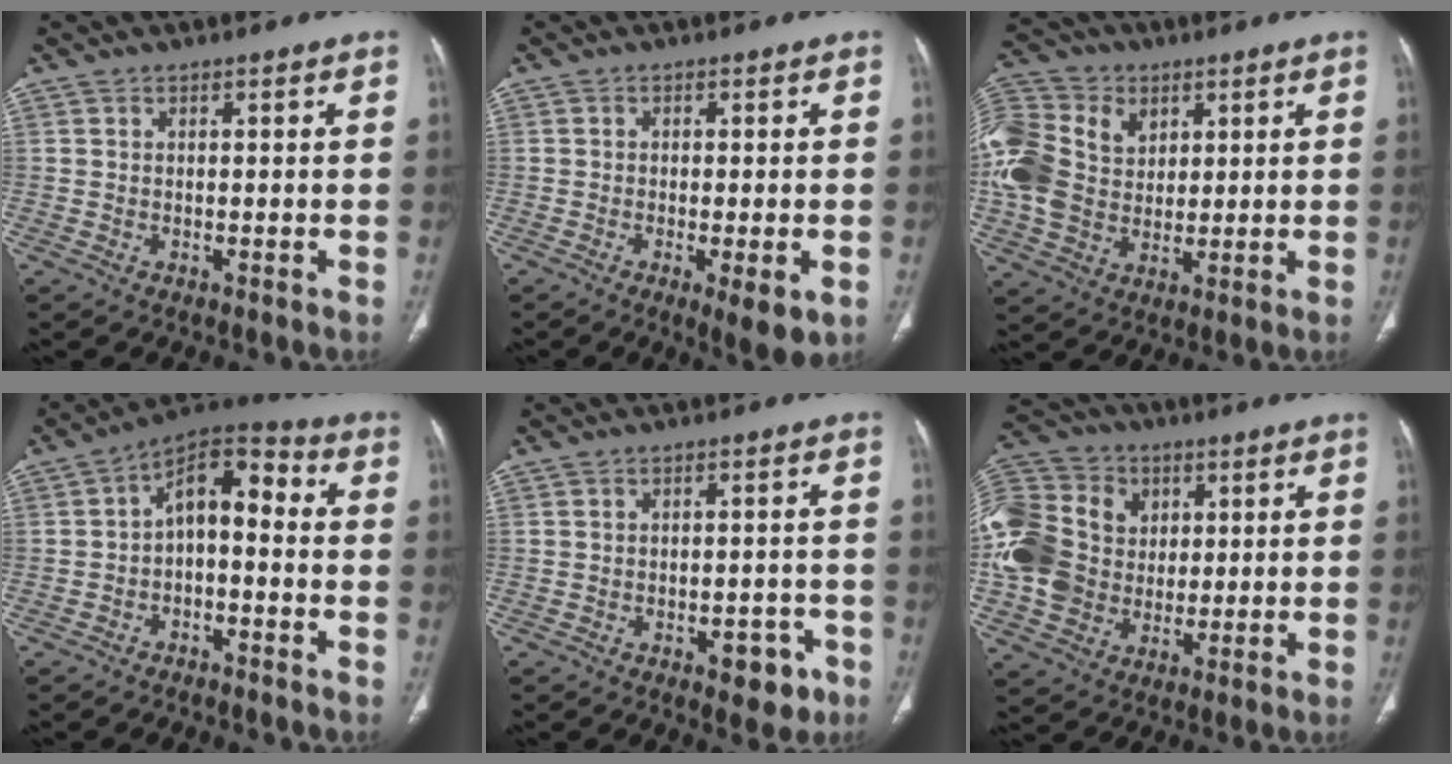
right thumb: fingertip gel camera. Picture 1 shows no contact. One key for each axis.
{"total": 5.9, "fx": -2.0, "fy": 1.5, "fz": 5.3, "tx": -0.080, "ty": -0.014, "tz": -0.029}
{"total": 19.4, "fx": 4.4, "fy": 15.0, "fz": 11.6, "tx": -0.260, "ty": 0.019, "tz": 0.084}
{"total": 10.4, "fx": -1.0, "fy": 5.9, "fz": 8.5, "tx": -0.109, "ty": 0.050, "tz": -0.029}
{"total": 5.8, "fx": -3.0, "fy": 3.1, "fz": 3.8, "tx": -0.024, "ty": 0.018, "tz": -0.033}
{"total": 21.4, "fx": 2.3, "fy": 17.6, "fz": 12.0, "tx": -0.266, "ty": 0.030, "tz": 0.045}